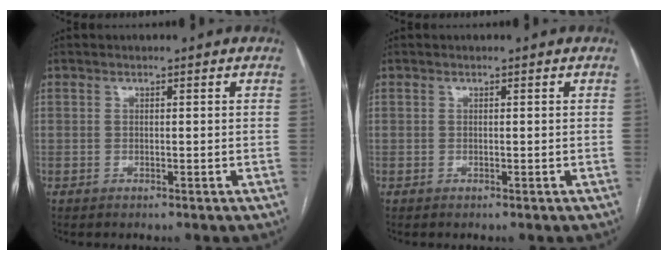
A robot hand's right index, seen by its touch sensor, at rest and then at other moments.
{"total": 0.0}